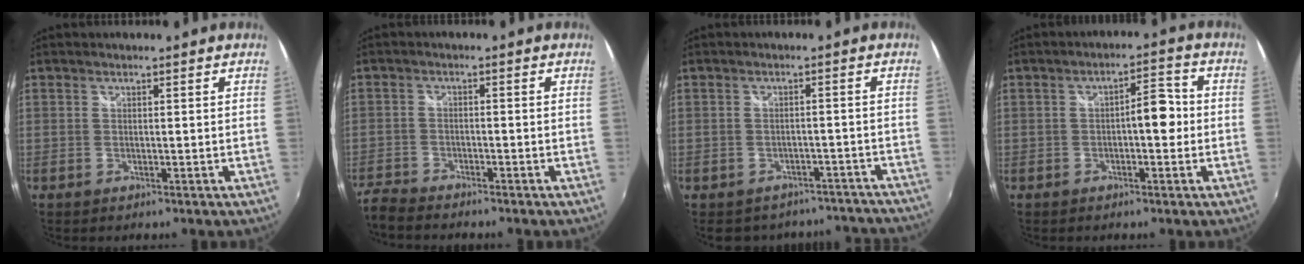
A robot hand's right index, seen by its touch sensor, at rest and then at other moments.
{"total": 5.4, "force": [-5.2, 0.7, 1.0], "torque": [-0.043, -0.018, -0.104]}
{"total": 12.6, "force": [-11.0, 5.7, 2.4], "torque": [-0.048, 0.026, -0.118]}
{"total": 4.6, "force": [-0.6, 1.7, 4.3], "torque": [-0.064, 0.011, -0.010]}